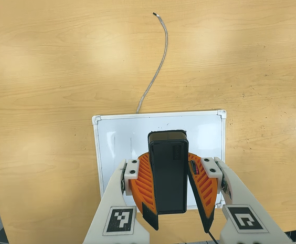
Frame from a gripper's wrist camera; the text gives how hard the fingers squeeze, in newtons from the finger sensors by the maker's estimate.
{"total": 9.7, "left": 10.0, "right": 9.4}